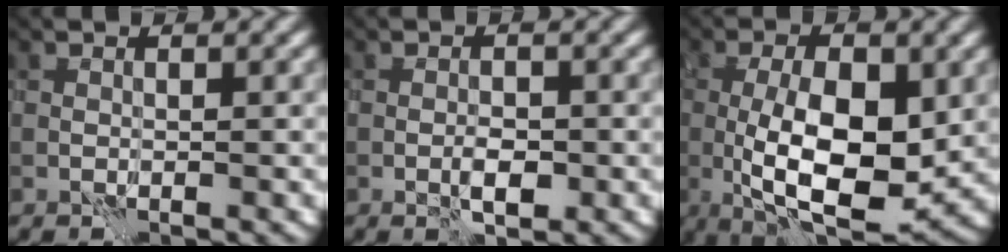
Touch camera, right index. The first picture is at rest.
{"total": 1.5, "force": [-0.6, 0.6, 1.2], "torque": [-0.020, 0.003, -0.011]}
{"total": 10.0, "force": [-0.8, 4.0, 9.1], "torque": [-0.152, -0.007, -0.011]}